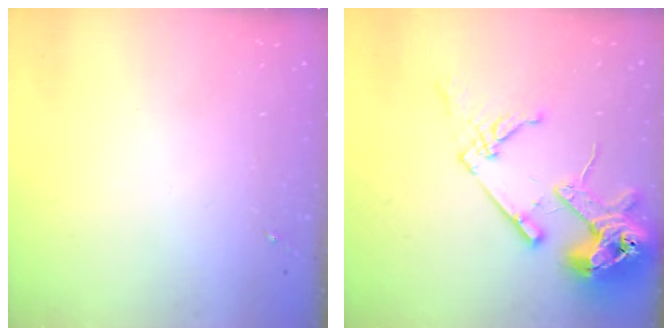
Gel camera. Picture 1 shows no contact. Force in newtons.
{"total": 18.6, "press": 18.4, "slide": 2.2}